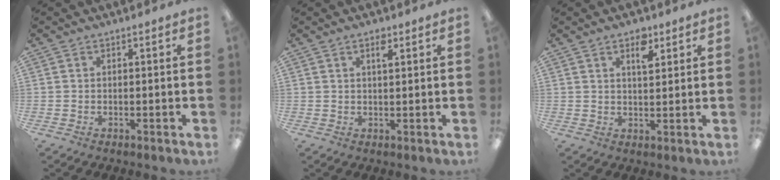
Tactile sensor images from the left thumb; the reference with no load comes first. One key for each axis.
{"total": 2.5, "fx": 1.6, "fy": 0.8, "fz": 1.8, "tx": -0.024, "ty": -0.003, "tz": 0.023}
{"total": 4.8, "fx": 3.0, "fy": 2.2, "fz": 3.1, "tx": -0.038, "ty": -0.009, "tz": 0.045}